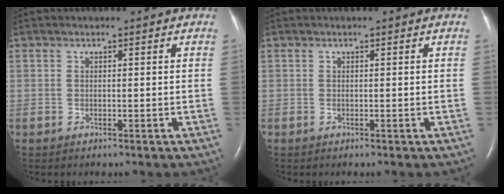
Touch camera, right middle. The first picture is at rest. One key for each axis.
{"total": 0.0}